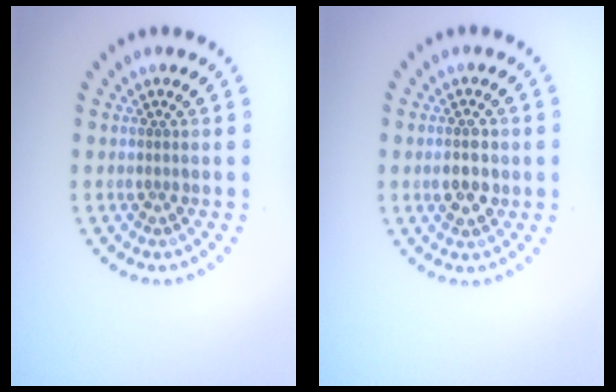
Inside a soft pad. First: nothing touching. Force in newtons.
{"total": 2.3, "press": 2.2, "slide": 0.1}